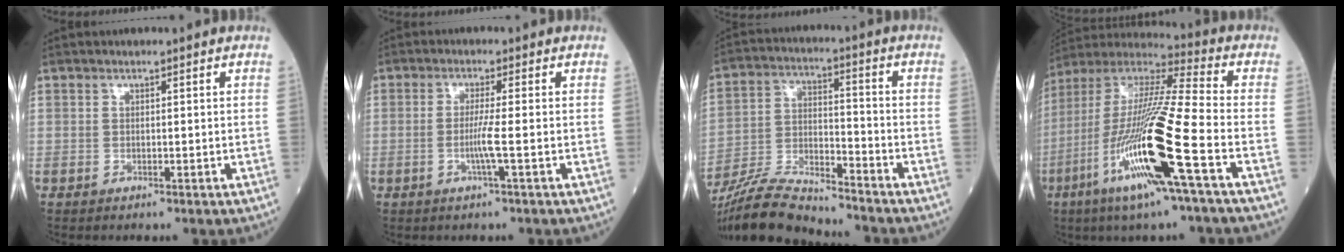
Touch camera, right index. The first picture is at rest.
{"total": 3.4, "force": [-0.9, -0.7, 3.2], "torque": [-0.069, -0.007, -0.020]}
{"total": 15.2, "force": [-14.1, 1.4, 5.5], "torque": [-0.111, -0.003, -0.259]}
{"total": 22.1, "force": [-7.8, 0.6, 20.7], "torque": [-0.446, -0.039, -0.155]}